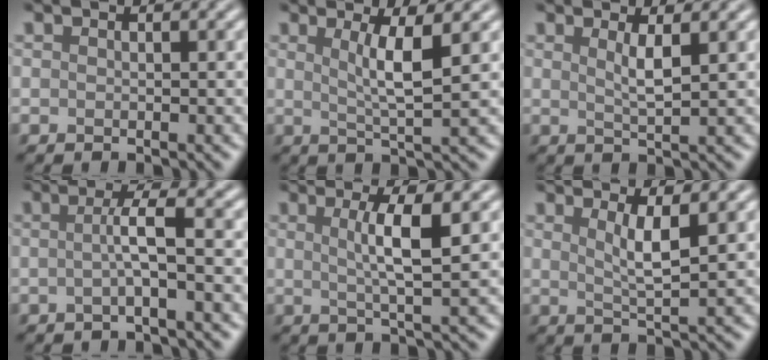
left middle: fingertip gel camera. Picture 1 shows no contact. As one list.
[{"total": 3.7, "force": [1.1, 0.7, 3.5], "torque": [-0.059, -0.004, 0.020]}, {"total": 2.0, "force": [0.8, 0.4, 1.8], "torque": [-0.031, -0.004, 0.012]}, {"total": 2.7, "force": [-0.4, 0.3, 2.7], "torque": [-0.051, 0.000, -0.013]}, {"total": 3.9, "force": [0.9, 0.7, 3.8], "torque": [-0.060, -0.001, 0.014]}, {"total": 3.0, "force": [1.0, 0.6, 2.7], "torque": [-0.046, -0.005, 0.019]}]